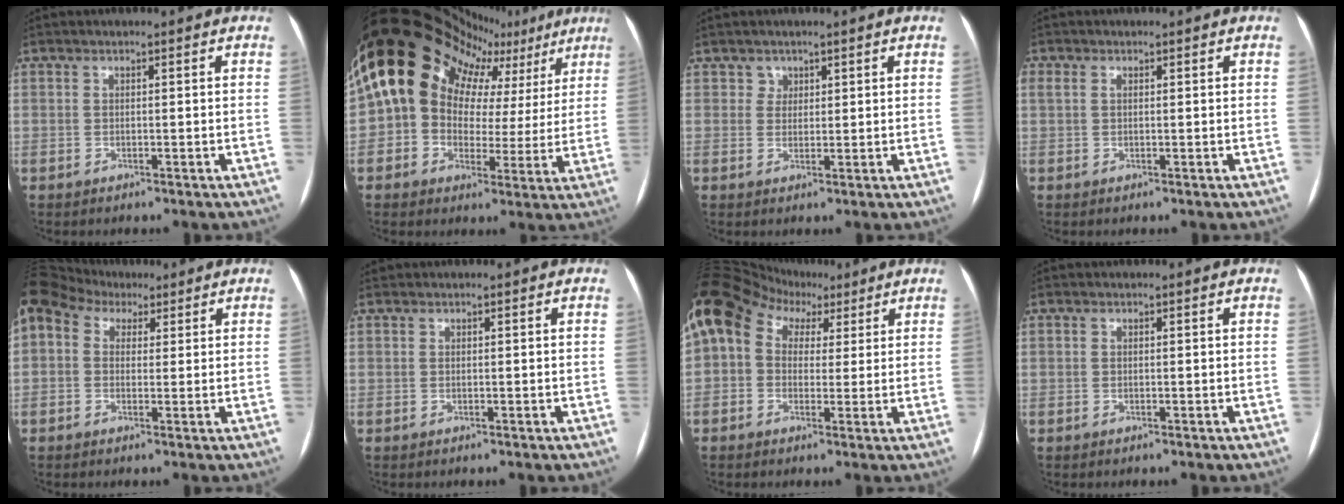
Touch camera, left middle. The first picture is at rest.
{"total": 20.2, "force": [11.5, 13.0, 10.4], "torque": [-0.184, 0.087, 0.156]}
{"total": 1.7, "force": [1.0, 1.3, -0.1], "torque": [0.010, 0.002, 0.009]}
{"total": 1.6, "force": [-1.6, 0.0, -0.1], "torque": [-0.022, 0.022, -0.006]}
{"total": 8.6, "force": [4.1, 6.9, 3.1], "torque": [-0.097, 0.067, 0.093]}
{"total": 0.0}
{"total": 11.8, "force": [3.5, 9.5, 6.2], "torque": [-0.137, 0.078, 0.069]}
{"total": 2.6, "force": [-2.2, -0.8, -1.2], "torque": [0.015, 0.002, -0.026]}